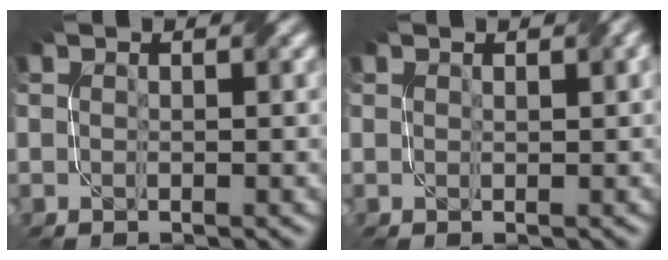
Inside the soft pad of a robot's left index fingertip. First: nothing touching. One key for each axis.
{"total": 1.0, "fx": 0.6, "fy": 0.1, "fz": 0.7, "tx": -0.008, "ty": 0.001, "tz": 0.010}